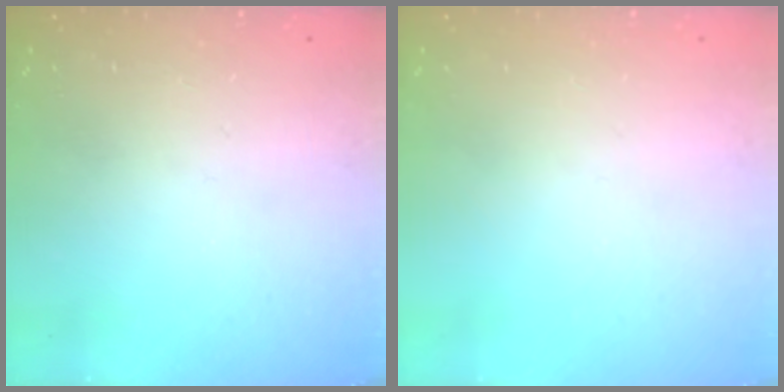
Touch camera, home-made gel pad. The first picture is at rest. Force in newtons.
{"total": 0.0}